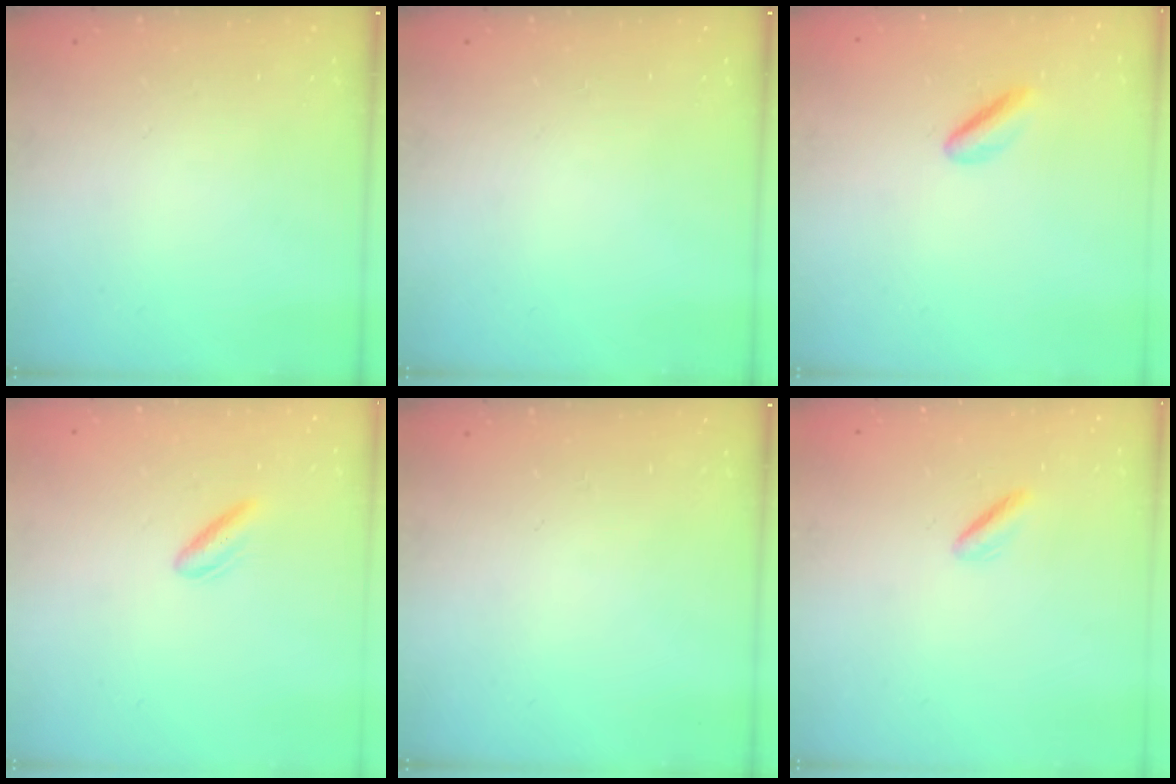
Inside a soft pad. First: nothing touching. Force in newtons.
{"total": 0.0}
{"total": 2.9, "press": 2.8, "slide": 0.8}
{"total": 2.6, "press": 2.2, "slide": 1.3}
{"total": 0.0}
{"total": 0.8, "press": 0.6, "slide": 0.6}